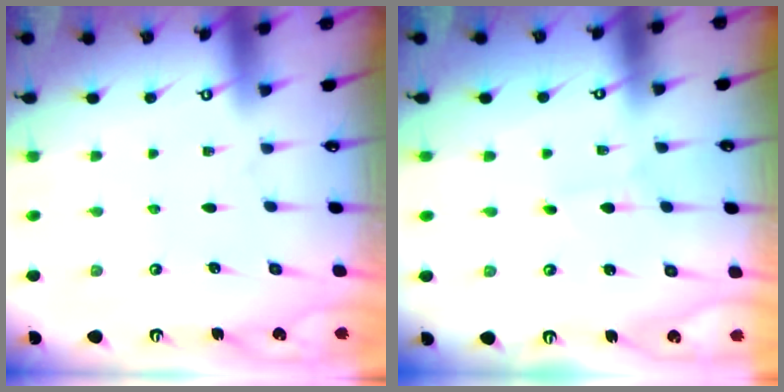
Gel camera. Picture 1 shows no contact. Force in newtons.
{"total": 1.1, "press": 1.0, "slide": 0.1}